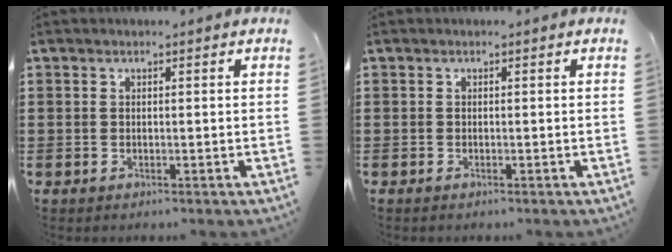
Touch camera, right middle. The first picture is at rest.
{"total": 0.0}